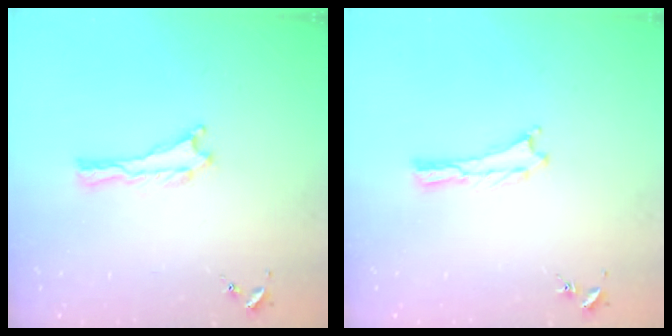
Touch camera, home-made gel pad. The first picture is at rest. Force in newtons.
{"total": 0.0}